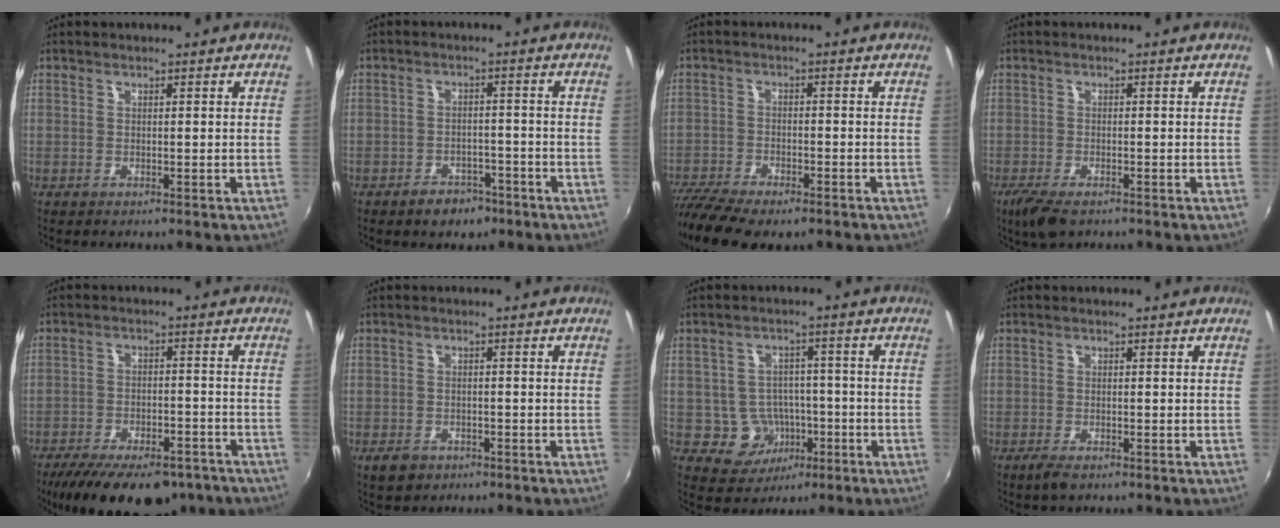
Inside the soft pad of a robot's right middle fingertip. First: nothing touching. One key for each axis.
{"total": 5.7, "fx": -4.0, "fy": 3.6, "fz": 1.9, "tx": -0.048, "ty": 0.009, "tz": -0.049}
{"total": 11.3, "fx": -8.7, "fy": 3.7, "fz": 6.2, "tx": -0.155, "ty": -0.048, "tz": -0.156}
{"total": 5.3, "fx": -3.6, "fy": 1.8, "fz": 3.3, "tx": -0.083, "ty": -0.021, "tz": -0.068}
{"total": 19.6, "fx": -14.7, "fy": 7.7, "fz": 10.5, "tx": -0.203, "ty": -0.034, "tz": -0.206}
{"total": 3.8, "fx": -2.4, "fy": 2.6, "fz": 1.6, "tx": -0.040, "ty": -0.005, "tz": -0.036}
{"total": 7.2, "fx": -2.5, "fy": 6.5, "fz": 1.9, "tx": -0.050, "ty": 0.015, "tz": -0.019}
{"total": 2.4, "fx": -1.6, "fy": 0.7, "fz": 1.6, "tx": -0.036, "ty": -0.008, "tz": -0.032}